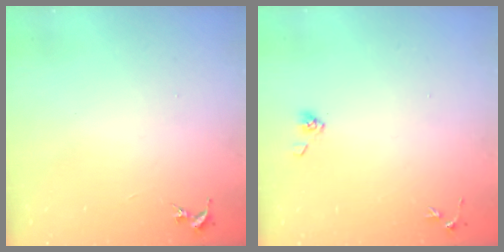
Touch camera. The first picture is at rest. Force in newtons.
{"total": 4.2, "press": 3.9, "slide": 1.6}